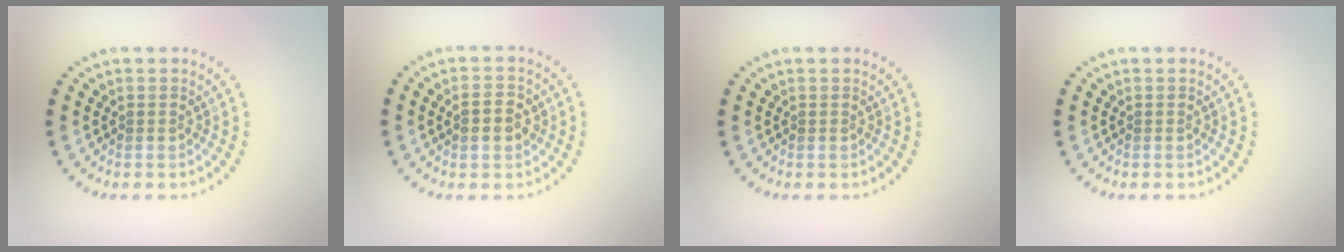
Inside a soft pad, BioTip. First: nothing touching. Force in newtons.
{"total": 2.8, "press": 2.8, "slide": 0.1}
{"total": 0.0}
{"total": 0.0}